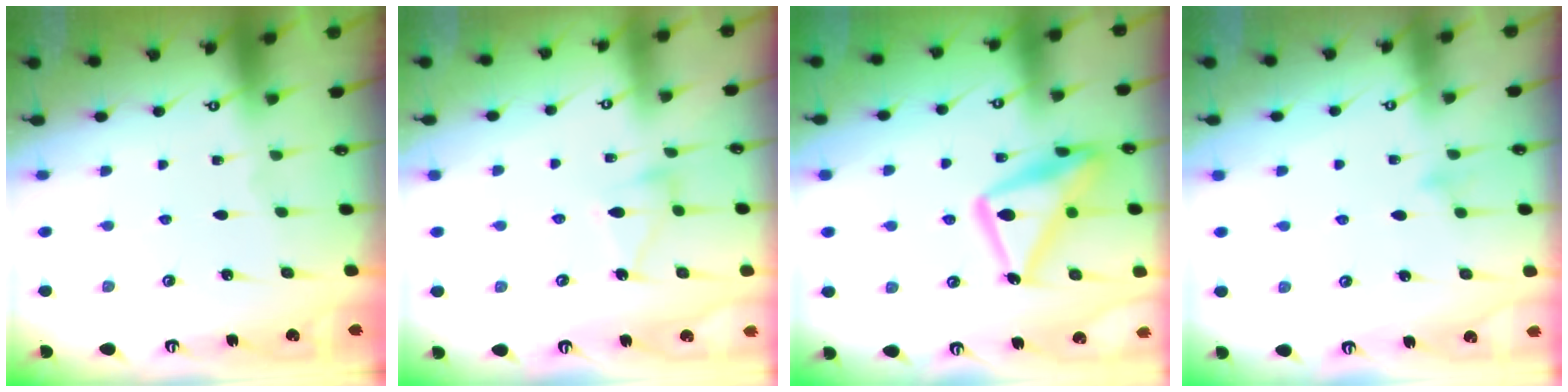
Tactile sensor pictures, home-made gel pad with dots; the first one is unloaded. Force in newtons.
{"total": 8.0, "press": 8.0, "slide": 0.6}
{"total": 18.5, "press": 18.5, "slide": 1.5}
{"total": 7.5, "press": 7.5, "slide": 0.6}